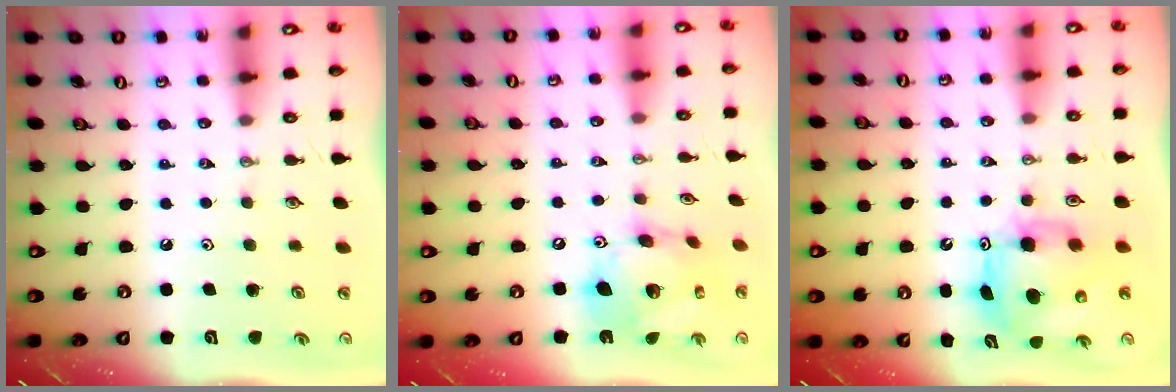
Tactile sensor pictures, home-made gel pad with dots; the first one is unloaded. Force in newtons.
{"total": 16.8, "press": 16.7, "slide": 1.8}
{"total": 10.0, "press": 10.0, "slide": 0.5}